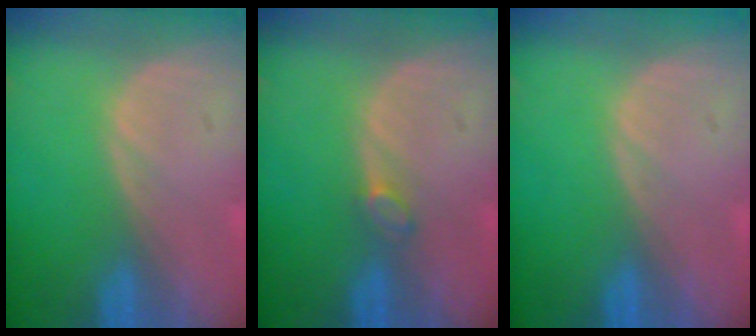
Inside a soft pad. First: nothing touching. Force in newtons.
{"total": 1.4, "press": 1.4, "slide": 0.2}
{"total": 0.0}